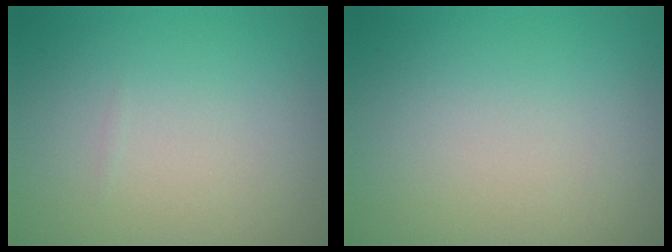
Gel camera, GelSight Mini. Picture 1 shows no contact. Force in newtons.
{"total": 0.0}